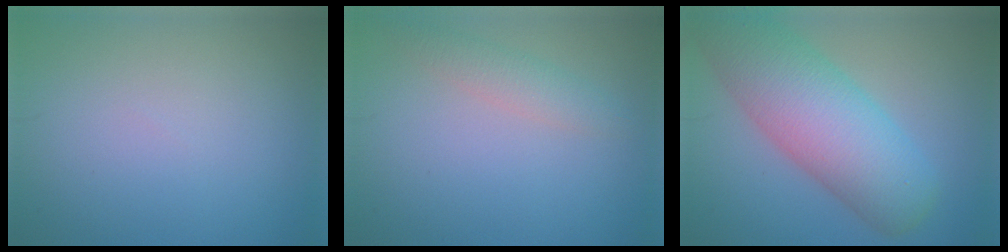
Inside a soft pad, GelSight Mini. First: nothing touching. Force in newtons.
{"total": 2.0, "press": 2.0, "slide": 0.1}
{"total": 9.5, "press": 9.5, "slide": 0.5}